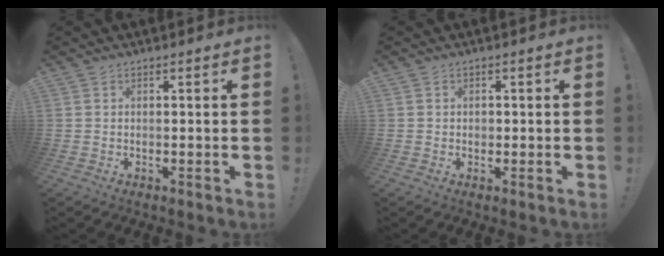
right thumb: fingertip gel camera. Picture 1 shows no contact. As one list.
[{"total": 1.1, "force": [-0.3, 1.0, 0.4], "torque": [-0.002, 0.001, -0.007]}]